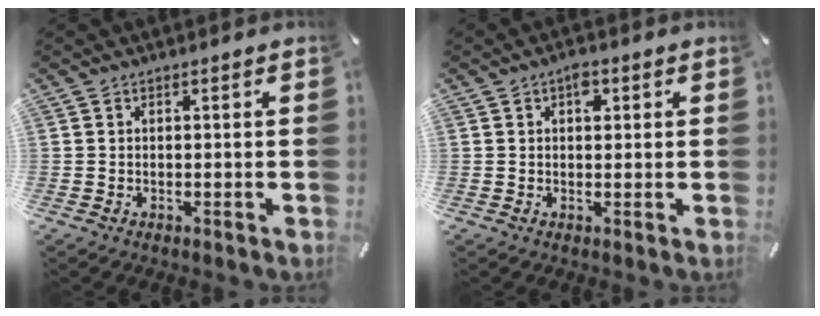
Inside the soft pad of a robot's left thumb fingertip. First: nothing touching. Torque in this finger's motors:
{"motor_torque": [0.66, 0.62, -0.01, -0.34, 0.12]}